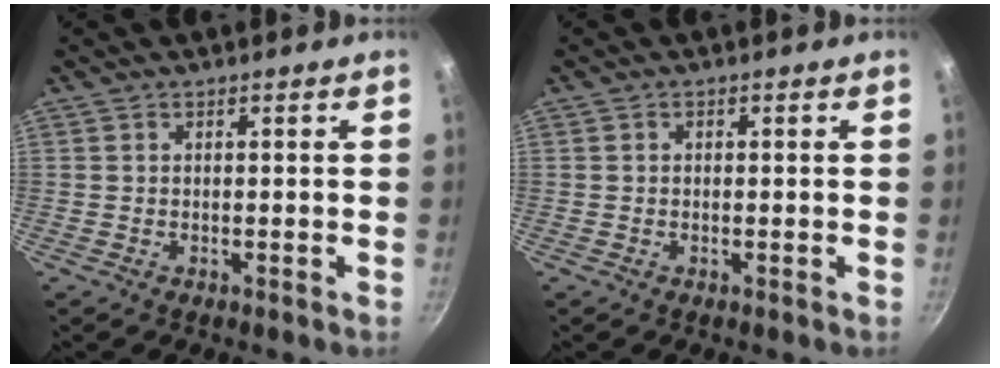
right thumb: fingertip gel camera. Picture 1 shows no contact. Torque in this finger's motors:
{"motor_torque": [0.01, -0.14, -0.24, 0.26, 0.07]}